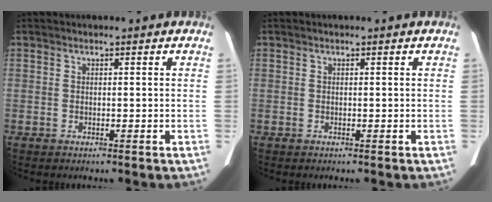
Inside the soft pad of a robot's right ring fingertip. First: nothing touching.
{"total": 0.0}